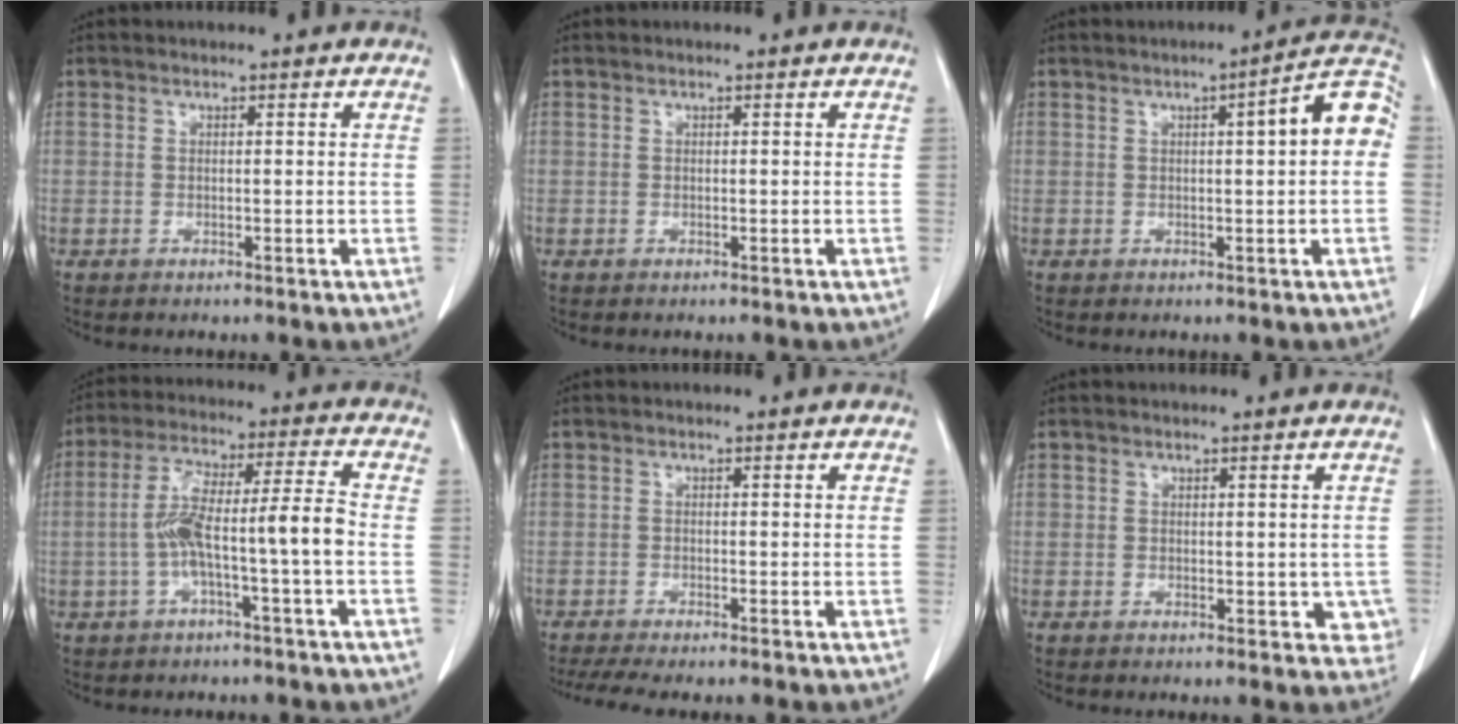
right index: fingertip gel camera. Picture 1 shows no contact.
{"total": 0.0}
{"total": 7.3, "force": [0.9, 0.8, 7.2], "torque": [-0.092, 0.021, 0.006]}
{"total": 10.0, "force": [-2.2, 0.1, 9.7], "torque": [-0.184, 0.031, -0.039]}
{"total": 5.3, "force": [-4.4, 0.4, 2.9], "torque": [-0.042, -0.011, -0.071]}
{"total": 3.2, "force": [-0.1, 2.4, 2.1], "torque": [0.000, 0.003, 0.002]}